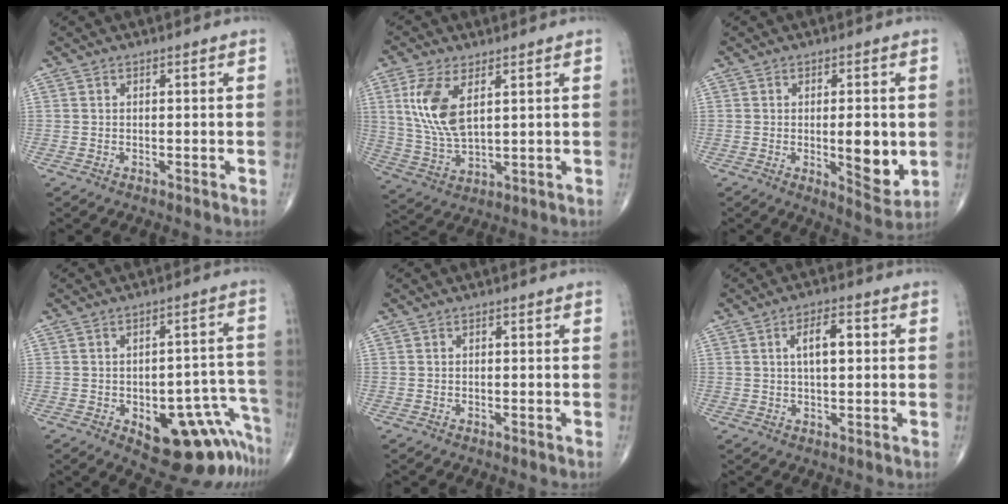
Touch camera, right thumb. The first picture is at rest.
{"total": 11.1, "force": [3.7, 5.1, 9.1], "torque": [-0.195, -0.011, 0.083]}
{"total": 8.6, "force": [-0.7, 3.0, 8.0], "torque": [-0.098, -0.017, -0.002]}
{"total": 15.8, "force": [-8.4, 7.2, 11.4], "torque": [-0.064, 0.079, -0.097]}
{"total": 0.0}
{"total": 6.2, "force": [1.2, 2.7, 5.4], "torque": [-0.085, 0.006, 0.017]}